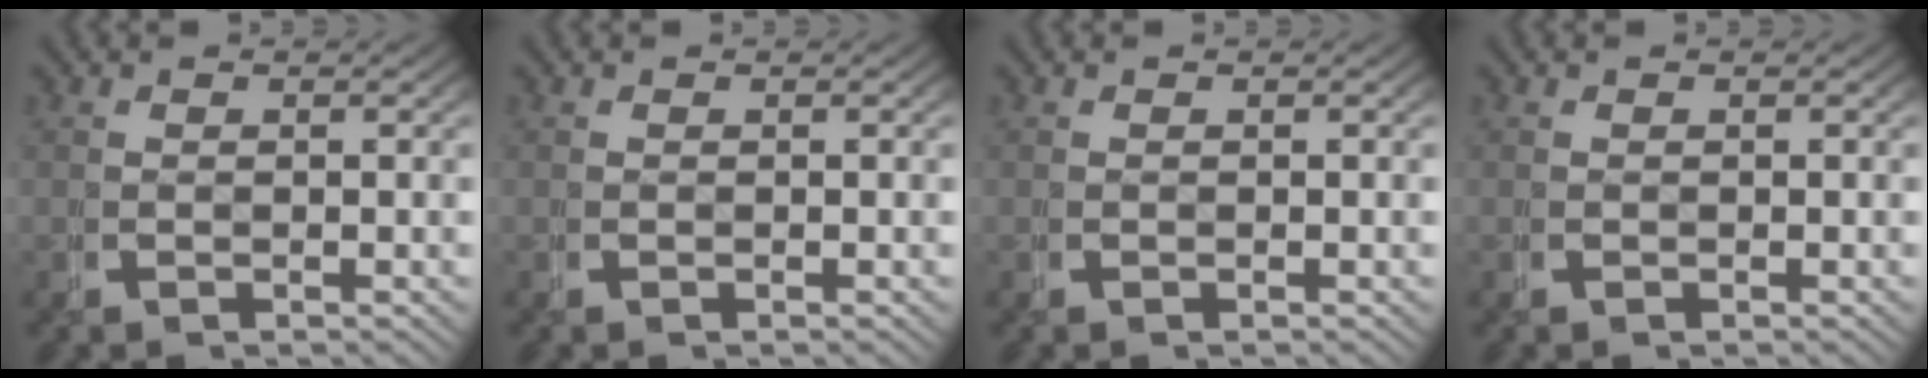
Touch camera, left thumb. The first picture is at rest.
{"total": 0.0}
{"total": 0.0}
{"total": 0.0}